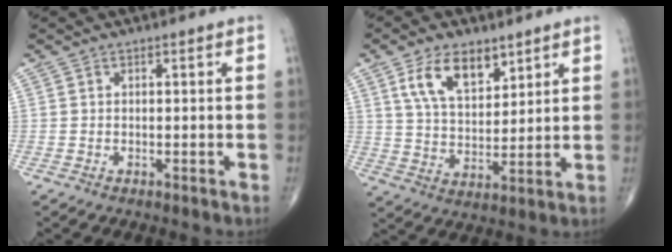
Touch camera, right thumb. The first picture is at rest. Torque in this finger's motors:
{"motor_torque": [-0.36, 0.71, 0.70, 0.35, 0.27]}